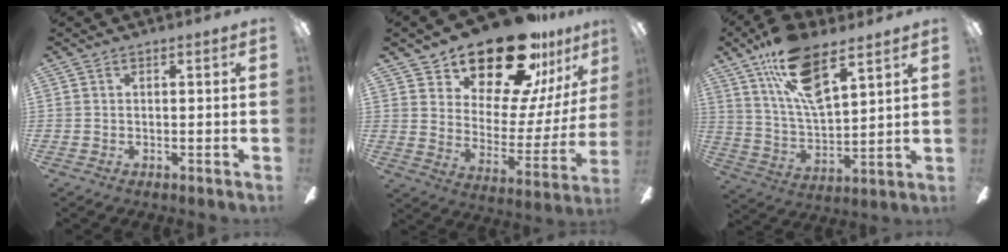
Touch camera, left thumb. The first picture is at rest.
{"total": 22.9, "force": [19.2, 8.1, 9.5], "torque": [-0.148, -0.138, 0.331]}
{"total": 17.0, "force": [10.6, 7.0, 11.2], "torque": [-0.205, -0.035, 0.188]}